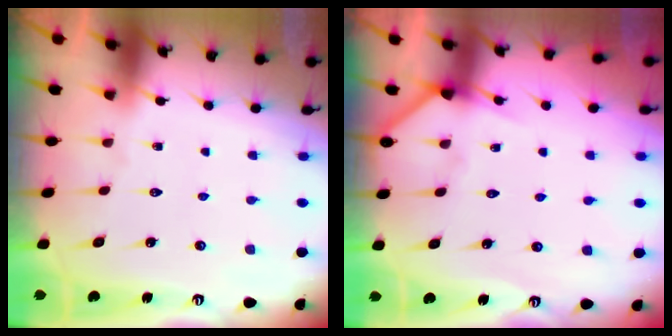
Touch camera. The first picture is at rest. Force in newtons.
{"total": 4.5, "press": 4.5, "slide": 0.3}